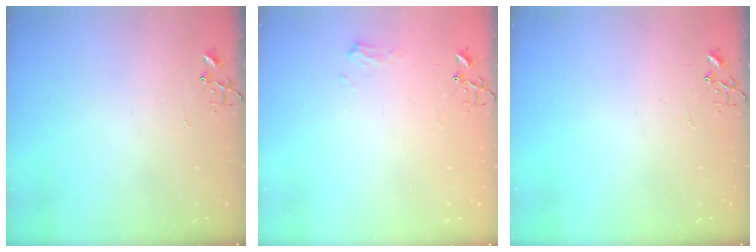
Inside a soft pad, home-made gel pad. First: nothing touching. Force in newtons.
{"total": 6.4, "press": 6.4, "slide": 0.2}
{"total": 0.0}